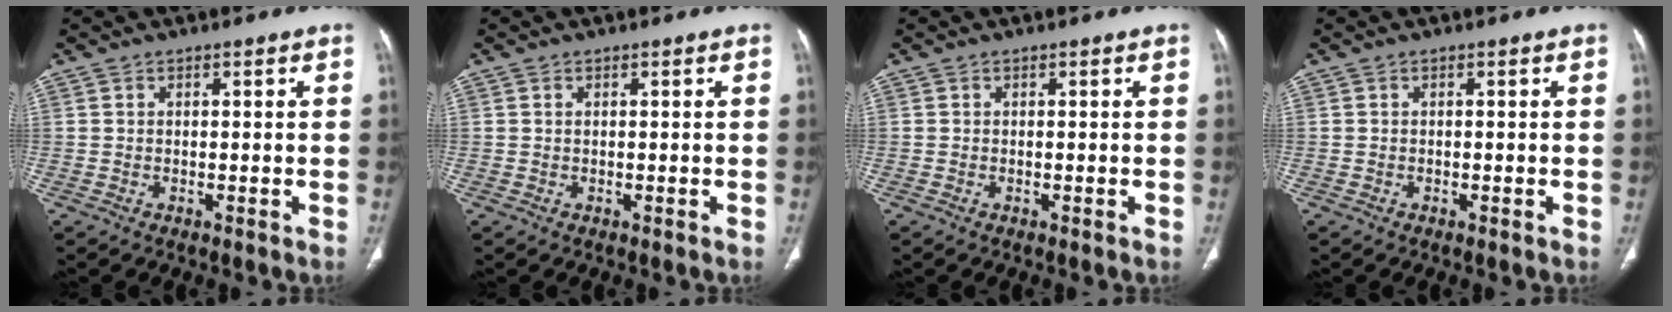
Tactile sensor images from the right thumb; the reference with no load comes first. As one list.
[{"total": 0.0}, {"total": 0.0}, {"total": 0.0}]